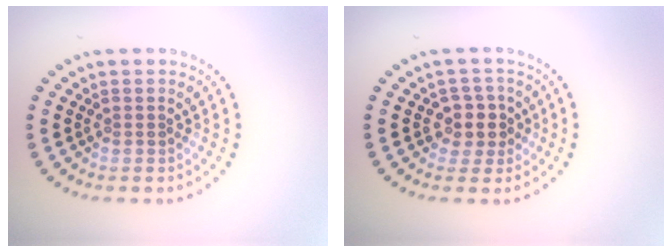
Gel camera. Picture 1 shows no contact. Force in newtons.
{"total": 2.5, "press": 2.2, "slide": 1.1}